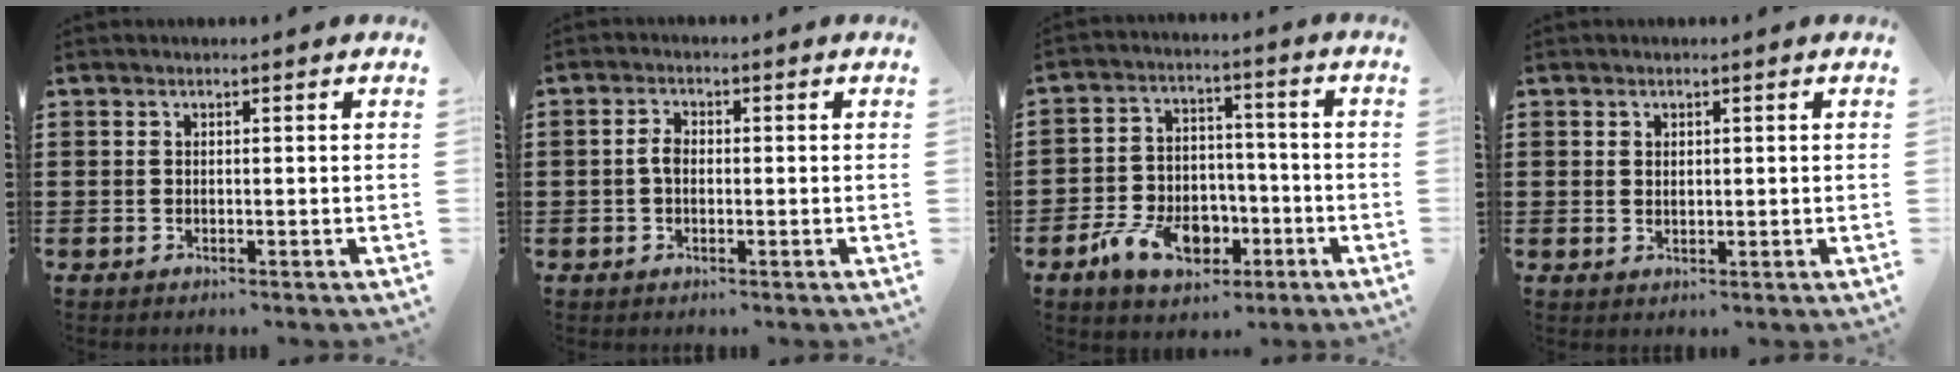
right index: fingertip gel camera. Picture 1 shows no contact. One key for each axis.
{"total": 2.3, "fx": -0.3, "fy": 1.4, "fz": 1.8, "tx": -0.043, "ty": 0.002, "tz": -0.008}
{"total": 9.8, "fx": -4.5, "fy": 6.7, "fz": 5.6, "tx": -0.119, "ty": 0.026, "tz": -0.078}
{"total": 0.8, "fx": 0.5, "fy": 0.5, "fz": 0.3, "tx": -0.007, "ty": 0.002, "tz": 0.010}